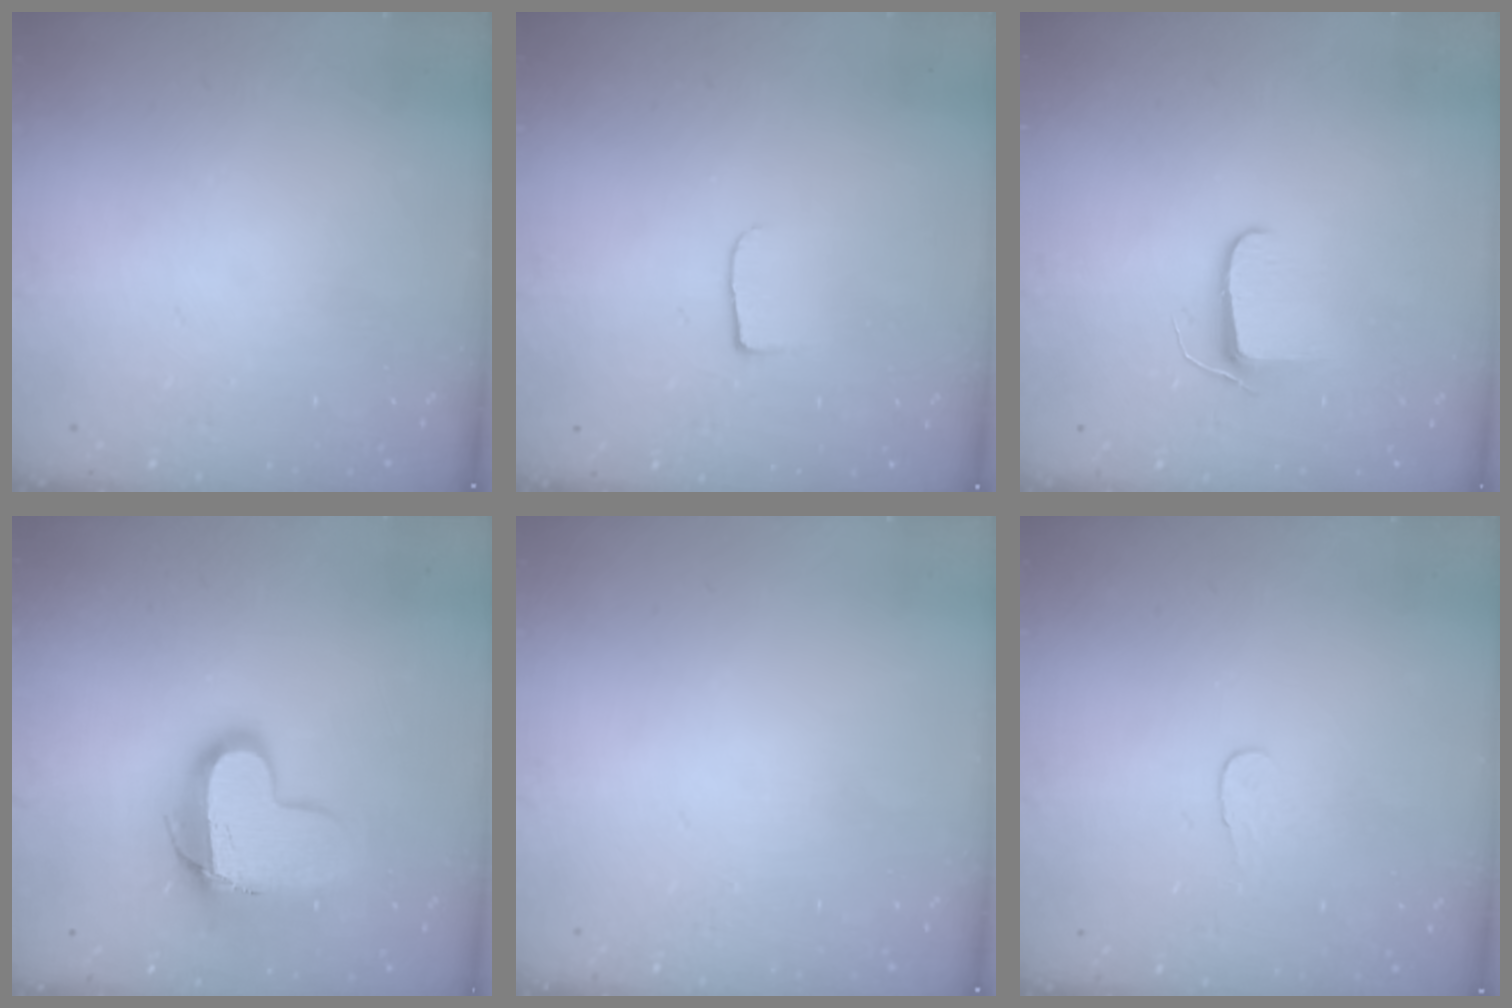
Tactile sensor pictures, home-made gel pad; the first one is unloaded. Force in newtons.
{"total": 5.0, "press": 4.9, "slide": 0.6}
{"total": 6.4, "press": 6.3, "slide": 0.8}
{"total": 12.8, "press": 12.7, "slide": 1.4}
{"total": 0.0}
{"total": 3.8, "press": 3.8, "slide": 0.3}